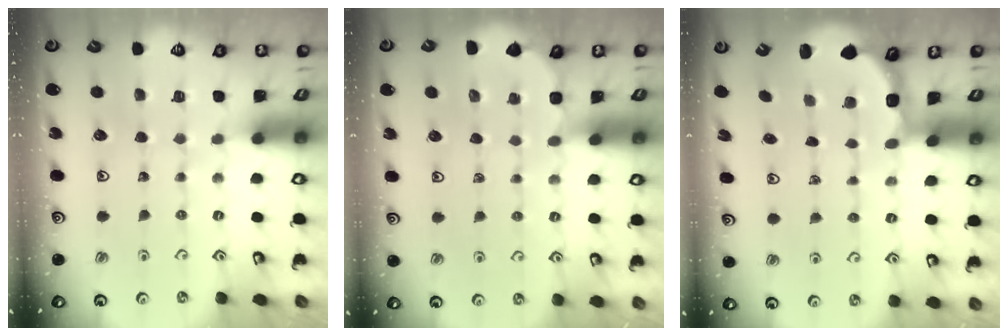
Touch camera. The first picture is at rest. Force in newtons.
{"total": 2.9, "press": 2.9, "slide": 0.2}
{"total": 2.9, "press": 2.5, "slide": 1.4}